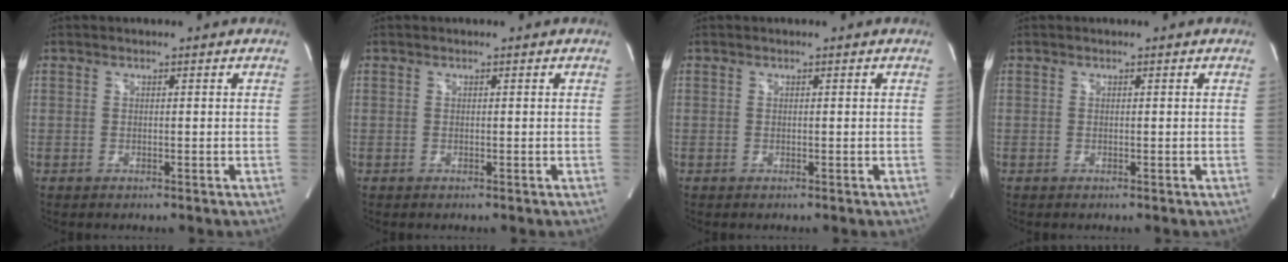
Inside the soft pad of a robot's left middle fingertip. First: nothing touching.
{"total": 0.0}
{"total": 0.0}
{"total": 0.0}